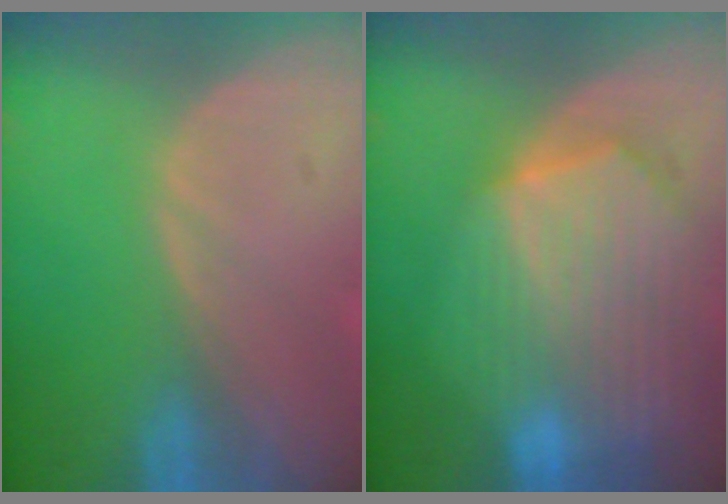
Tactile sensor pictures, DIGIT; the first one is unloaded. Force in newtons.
{"total": 10.3, "press": 9.0, "slide": 5.2}